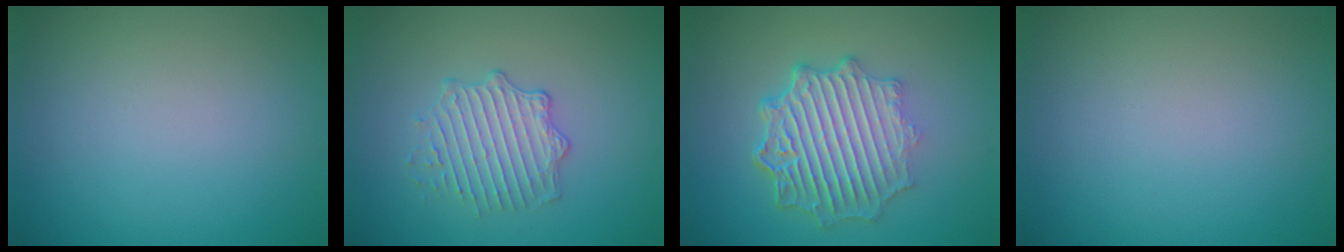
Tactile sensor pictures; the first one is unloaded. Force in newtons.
{"total": 2.6, "press": 2.0, "slide": 1.6}
{"total": 7.1, "press": 5.3, "slide": 4.7}
{"total": 0.0}